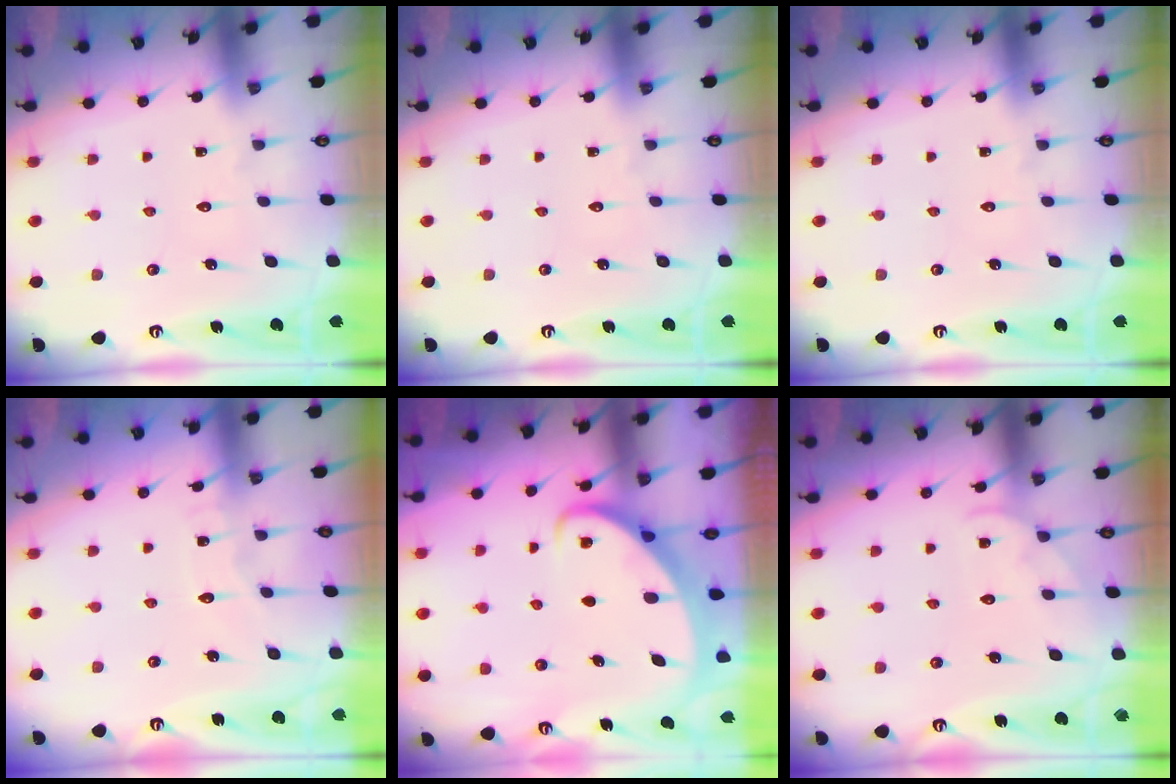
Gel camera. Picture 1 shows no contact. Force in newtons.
{"total": 0.0}
{"total": 0.0}
{"total": 4.3, "press": 4.3, "slide": 0.2}
{"total": 2.7, "press": 2.7, "slide": 0.3}
{"total": 2.3, "press": 2.3, "slide": 0.3}